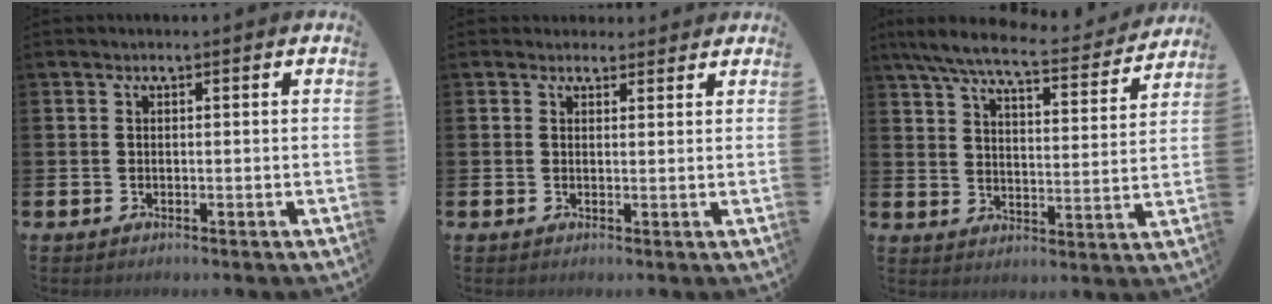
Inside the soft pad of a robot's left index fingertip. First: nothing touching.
{"total": 2.0, "force": [1.9, 0.8, -0.1], "torque": [0.016, -0.007, 0.031]}
{"total": 7.9, "force": [7.0, 1.3, 3.4], "torque": [-0.086, -0.039, 0.122]}